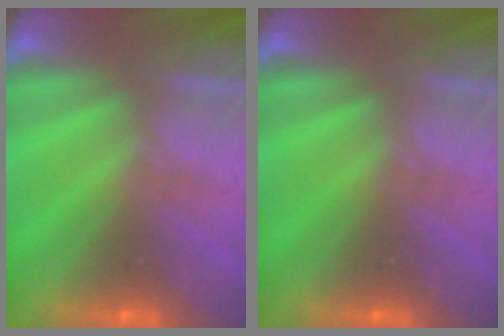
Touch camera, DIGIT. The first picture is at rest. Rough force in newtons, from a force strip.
{"total": 0.0}